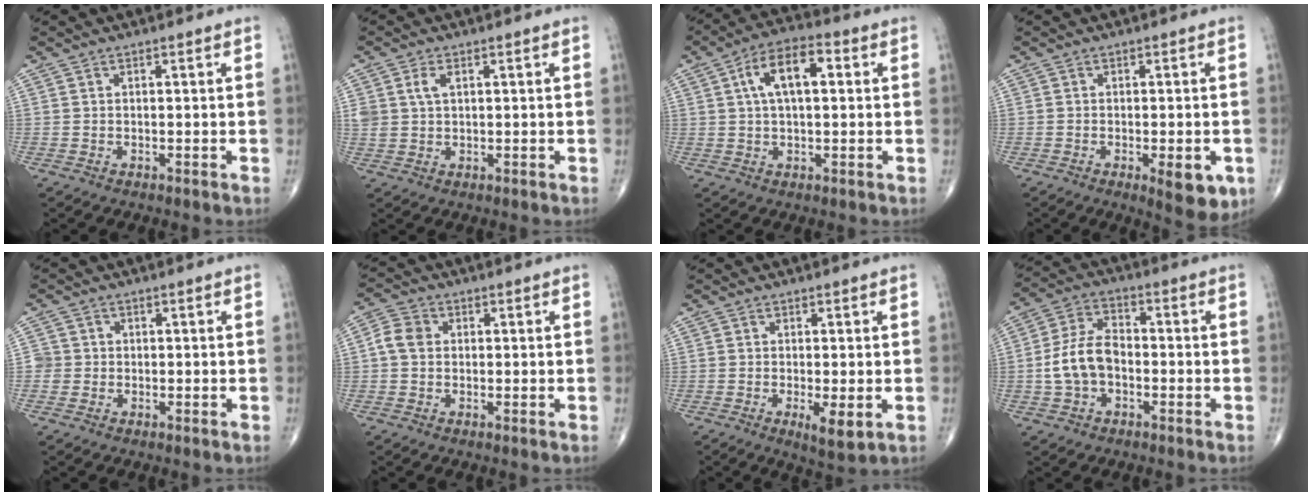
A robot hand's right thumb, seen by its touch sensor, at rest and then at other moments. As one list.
[{"total": 3.4, "force": [1.2, 2.1, 2.4], "torque": [-0.050, 0.002, 0.027]}, {"total": 9.9, "force": [2.3, 4.8, 8.4], "torque": [-0.141, 0.022, 0.031]}, {"total": 7.3, "force": [-2.6, 2.6, 6.3], "torque": [-0.068, -0.007, -0.028]}, {"total": 2.4, "force": [-0.3, 2.4, 0.1], "torque": [0.018, 0.009, -0.009]}, {"total": 4.4, "force": [0.2, 3.6, 2.5], "torque": [-0.044, 0.011, -0.003]}, {"total": 4.6, "force": [-1.2, 1.4, 4.3], "torque": [-0.072, -0.015, -0.017]}, {"total": 9.2, "force": [-1.7, 6.0, 6.8], "torque": [-0.134, 0.031, -0.039]}]